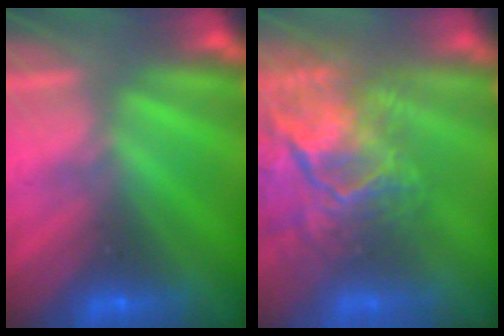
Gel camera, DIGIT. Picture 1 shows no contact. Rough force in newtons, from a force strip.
{"total": 7.9}